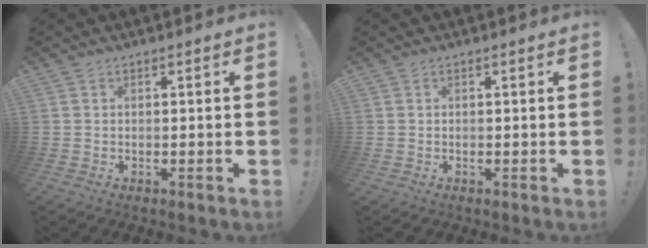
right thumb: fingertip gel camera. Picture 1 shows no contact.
{"total": 0.0}